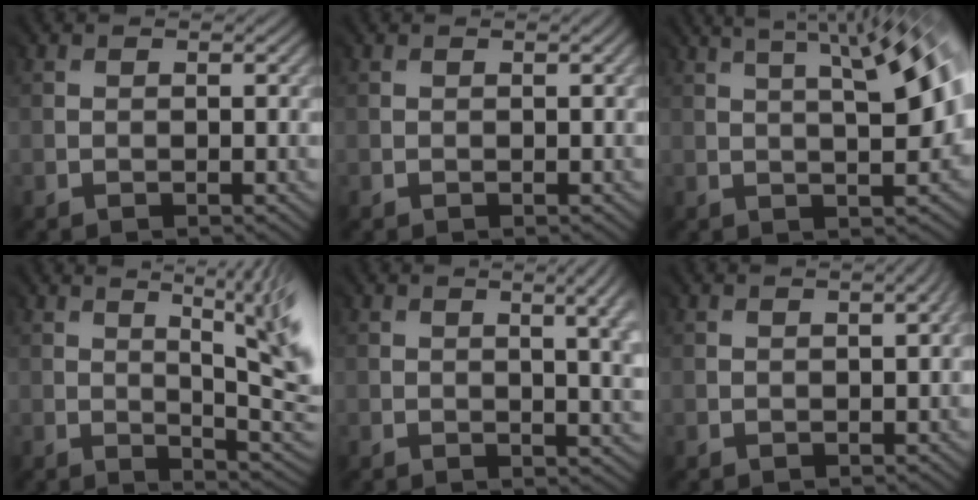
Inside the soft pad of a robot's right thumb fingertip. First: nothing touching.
{"total": 0.0}
{"total": 9.3, "force": [2.4, 1.7, 8.8], "torque": [-0.098, 0.044, 0.029]}
{"total": 10.2, "force": [2.5, 2.4, 9.6], "torque": [-0.120, 0.031, 0.041]}
{"total": 5.6, "force": [1.2, 1.9, 5.1], "torque": [-0.032, 0.015, 0.007]}
{"total": 0.8, "force": [-0.1, -0.7, -0.5], "torque": [0.009, 0.002, 0.001]}